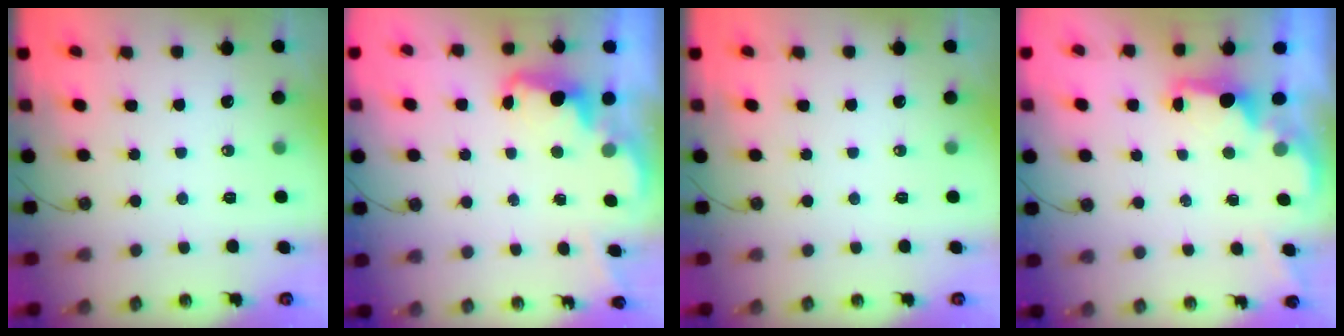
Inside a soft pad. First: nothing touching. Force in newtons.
{"total": 2.3, "press": 2.2, "slide": 0.7}
{"total": 0.0}
{"total": 1.6, "press": 1.5, "slide": 0.6}